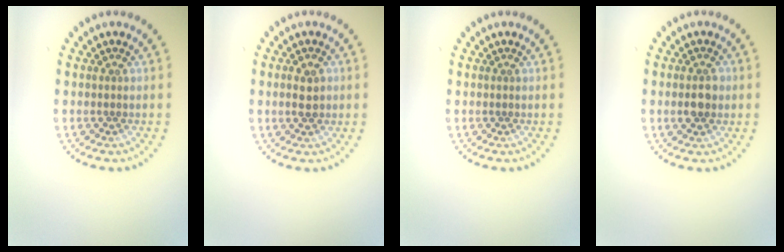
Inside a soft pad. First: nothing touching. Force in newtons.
{"total": 2.0, "press": 2.0, "slide": 0.1}
{"total": 0.0}
{"total": 1.9, "press": 1.9, "slide": 0.1}